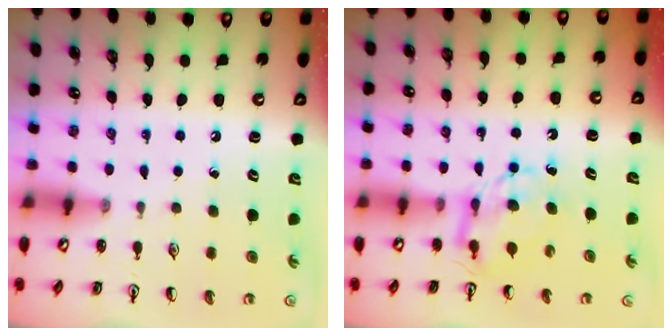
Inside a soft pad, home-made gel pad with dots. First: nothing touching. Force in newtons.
{"total": 6.6, "press": 6.6, "slide": 0.3}